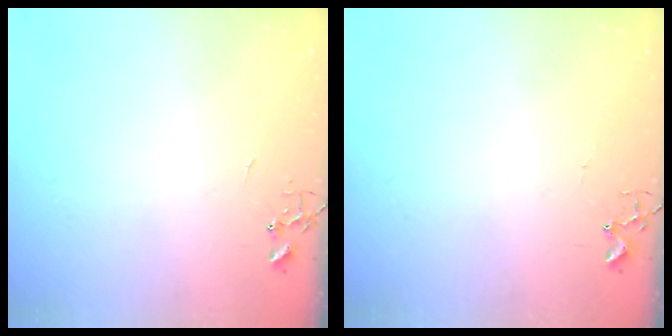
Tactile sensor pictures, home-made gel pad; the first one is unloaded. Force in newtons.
{"total": 1.7, "press": 1.6, "slide": 0.2}